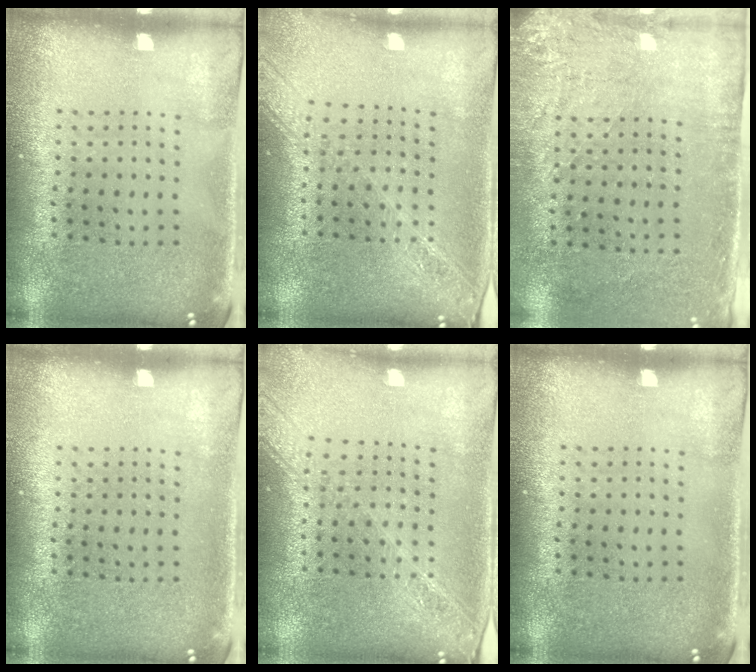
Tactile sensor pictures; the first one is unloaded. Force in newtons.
{"total": 2.1, "press": 1.8, "slide": 1.0}
{"total": 2.8, "press": 2.3, "slide": 1.6}
{"total": 0.0}
{"total": 2.1, "press": 1.8, "slide": 1.0}
{"total": 0.0}